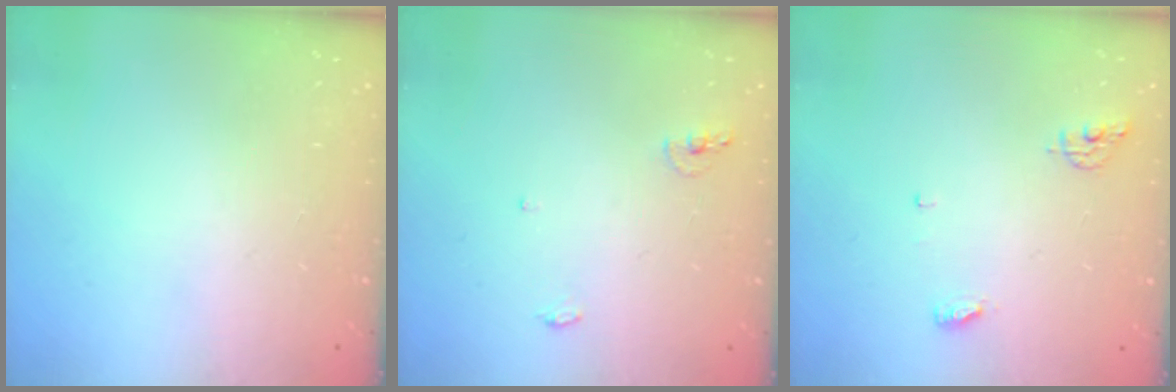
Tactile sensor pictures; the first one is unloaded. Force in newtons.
{"total": 5.0, "press": 4.8, "slide": 1.5}
{"total": 4.7, "press": 4.7, "slide": 0.4}